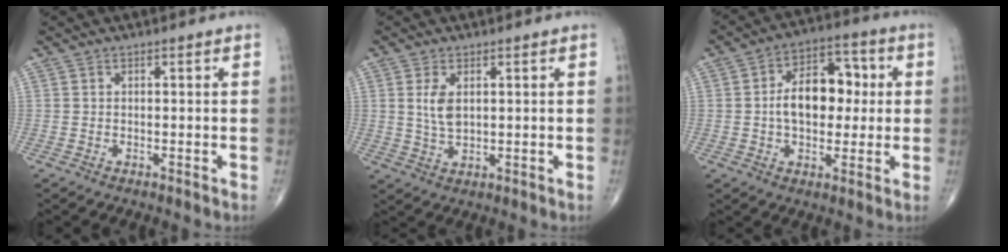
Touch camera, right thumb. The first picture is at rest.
{"total": 4.9, "force": [1.2, 2.6, 4.0], "torque": [-0.079, -0.007, 0.029]}
{"total": 12.9, "force": [0.6, 8.2, 9.9], "torque": [-0.120, 0.026, 0.004]}